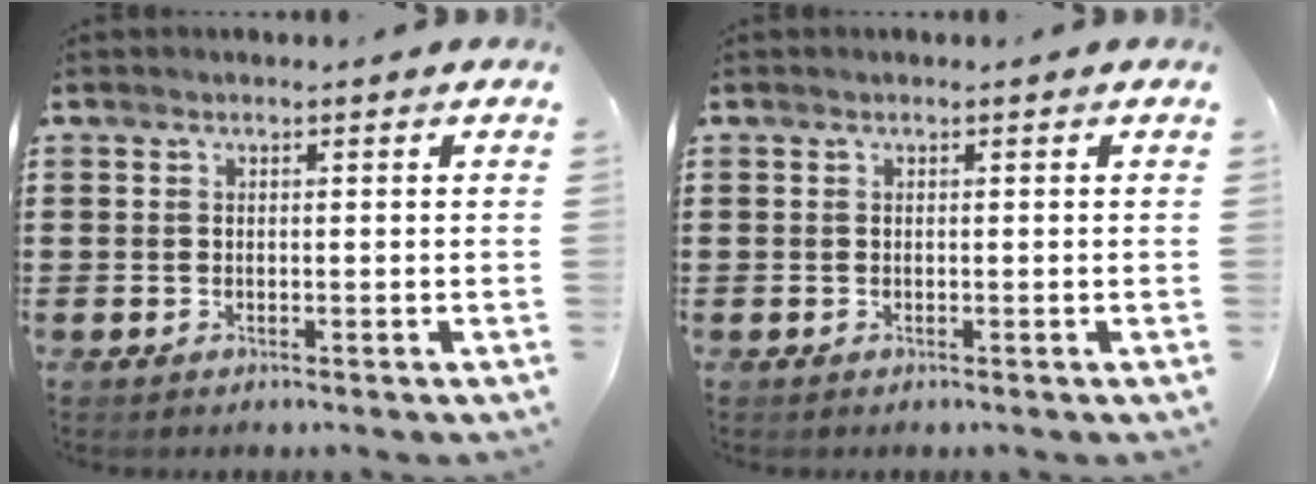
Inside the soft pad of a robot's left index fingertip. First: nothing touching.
{"total": 0.0}